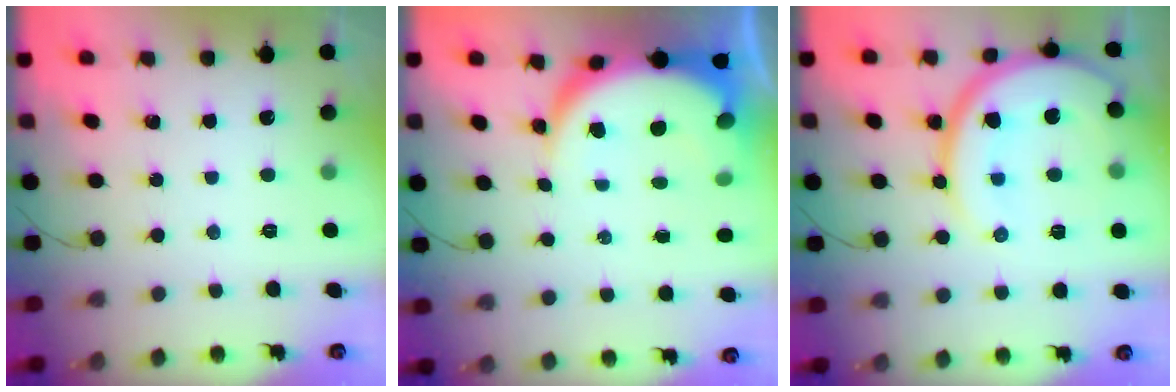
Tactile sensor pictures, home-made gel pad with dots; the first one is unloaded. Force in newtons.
{"total": 9.7, "press": 9.6, "slide": 1.2}
{"total": 17.6, "press": 17.6, "slide": 1.5}